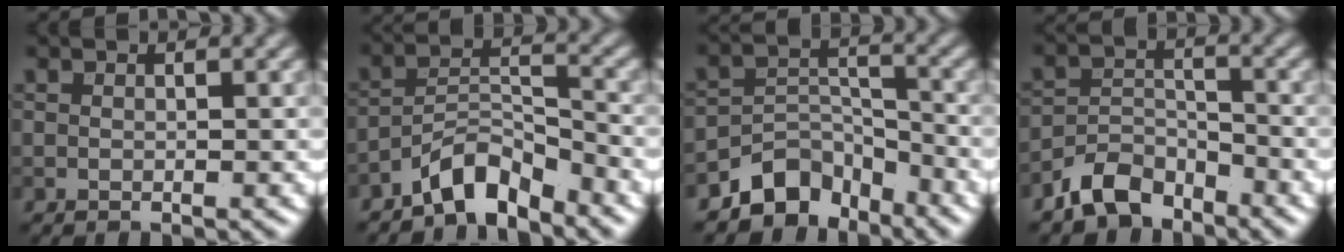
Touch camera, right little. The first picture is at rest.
{"total": 4.9, "force": [-4.0, 1.5, 2.3], "torque": [-0.033, 0.011, -0.081]}
{"total": 5.5, "force": [-4.4, 3.0, 1.6], "torque": [-0.013, -0.003, -0.082]}
{"total": 4.7, "force": [-3.8, 2.2, 1.5], "torque": [-0.019, 0.002, -0.078]}